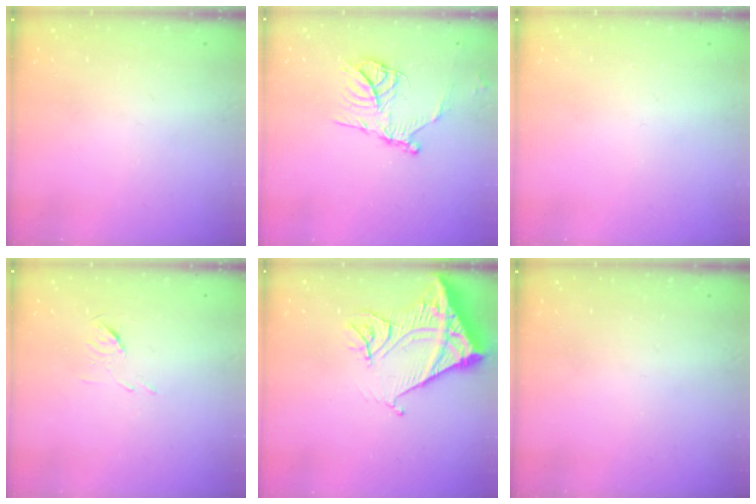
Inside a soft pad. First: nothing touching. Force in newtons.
{"total": 13.6, "press": 13.5, "slide": 1.3}
{"total": 0.0}
{"total": 4.1, "press": 3.9, "slide": 1.2}
{"total": 14.2, "press": 14.1, "slide": 1.5}
{"total": 0.0}